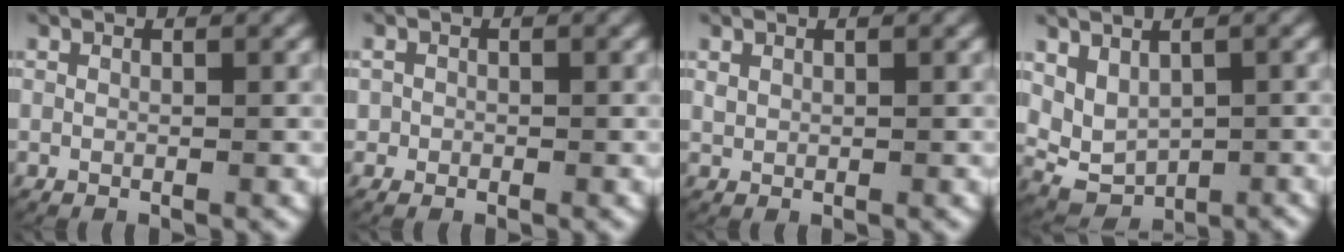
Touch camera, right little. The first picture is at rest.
{"total": 0.9, "force": [-0.2, 0.9, 0.1], "torque": [-0.004, -0.002, -0.005]}
{"total": 0.7, "force": [0.4, 0.5, 0.3], "torque": [-0.009, -0.001, 0.014]}
{"total": 6.7, "force": [-0.3, 5.7, 3.5], "torque": [-0.086, -0.029, 0.005]}